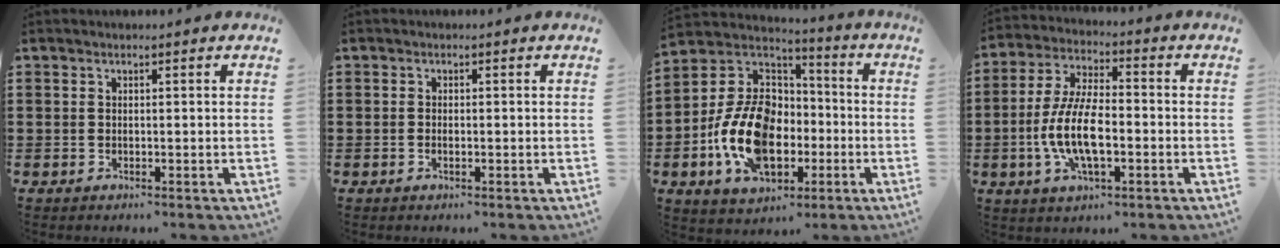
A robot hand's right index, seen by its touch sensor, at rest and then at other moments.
{"total": 0.5, "force": [-0.2, 0.2, 0.5], "torque": [-0.009, -0.003, -0.004]}
{"total": 16.0, "force": [-3.7, 10.6, 11.3], "torque": [-0.273, 0.011, -0.071]}
{"total": 10.4, "force": [-2.4, 4.1, 9.3], "torque": [-0.210, -0.011, -0.050]}